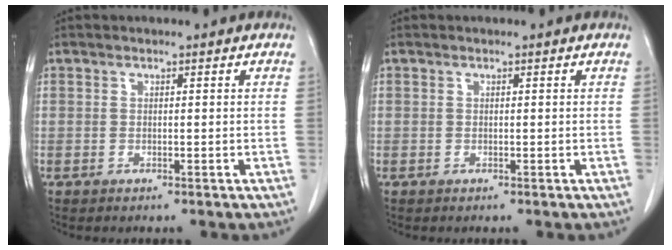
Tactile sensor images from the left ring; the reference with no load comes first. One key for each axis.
{"total": 0.0}